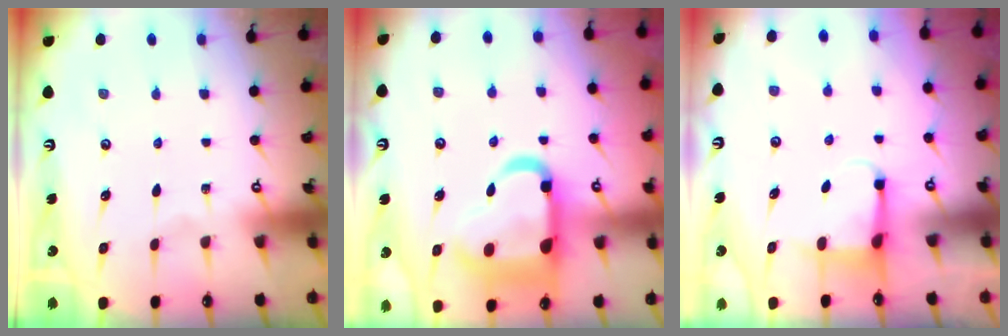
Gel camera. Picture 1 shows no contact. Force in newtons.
{"total": 18.0, "press": 17.9, "slide": 1.7}
{"total": 3.0, "press": 3.0, "slide": 0.8}